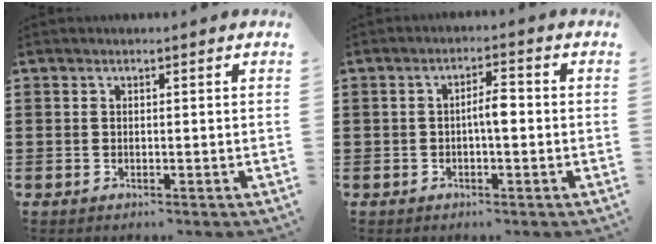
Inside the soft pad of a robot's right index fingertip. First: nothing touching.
{"total": 3.4, "force": [-0.4, 1.0, 3.3], "torque": [-0.060, 0.006, -0.010]}